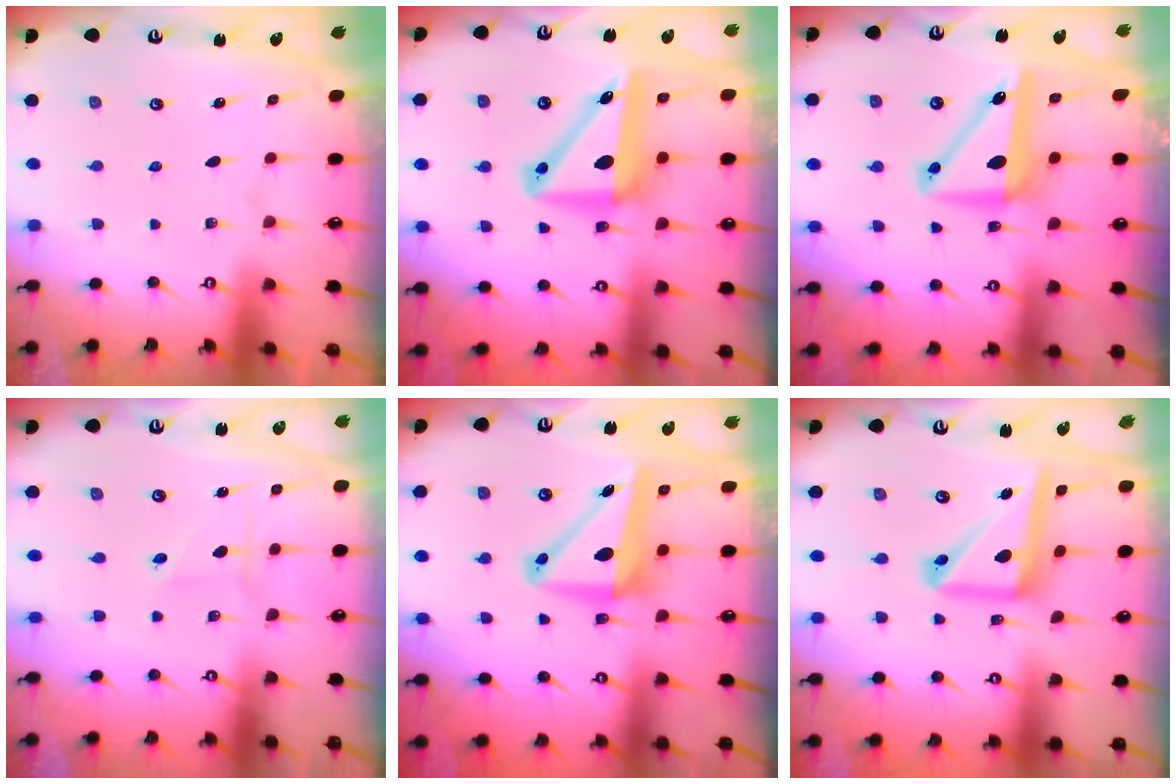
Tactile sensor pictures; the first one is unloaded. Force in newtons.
{"total": 10.9, "press": 10.6, "slide": 2.5}
{"total": 9.4, "press": 9.2, "slide": 1.9}
{"total": 2.3, "press": 2.2, "slide": 0.9}
{"total": 9.8, "press": 9.6, "slide": 1.8}
{"total": 14.7, "press": 14.6, "slide": 1.6}